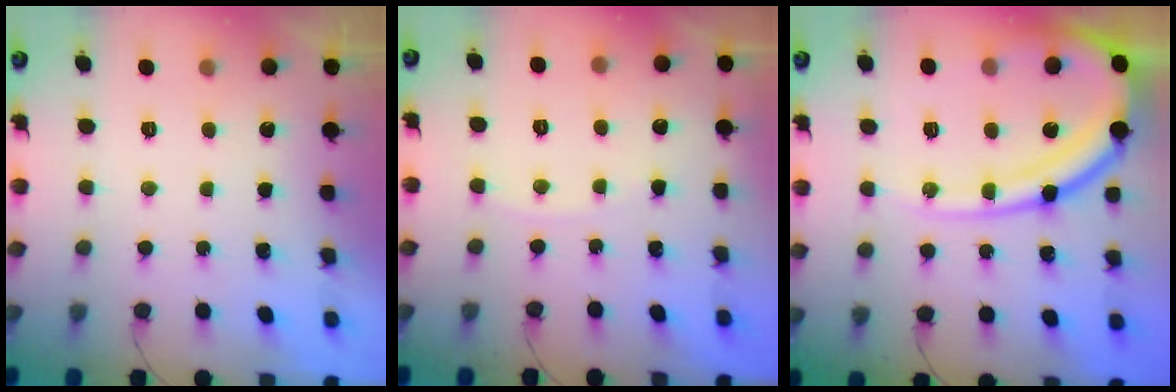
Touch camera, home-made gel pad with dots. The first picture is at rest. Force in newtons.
{"total": 2.9, "press": 2.8, "slide": 0.4}
{"total": 17.2, "press": 17.1, "slide": 1.9}